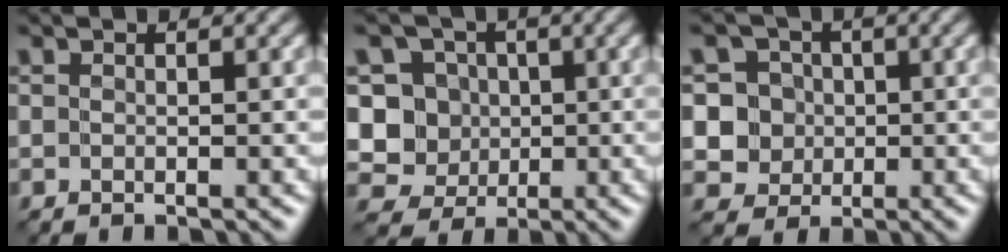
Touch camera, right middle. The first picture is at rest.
{"total": 6.8, "force": [0.5, 6.5, 1.9], "torque": [-0.029, 0.033, -0.010]}
{"total": 6.5, "force": [0.4, 6.3, 1.6], "torque": [-0.027, 0.028, -0.001]}